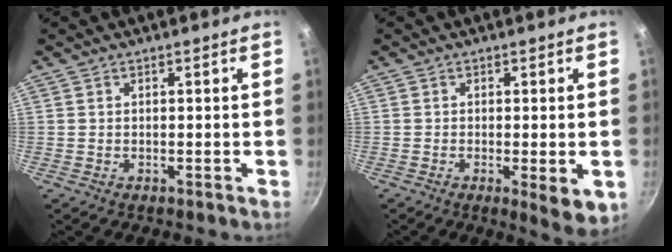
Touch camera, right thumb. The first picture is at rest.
{"total": 5.8, "force": [-1.5, 1.4, 5.4], "torque": [-0.078, -0.016, -0.020]}